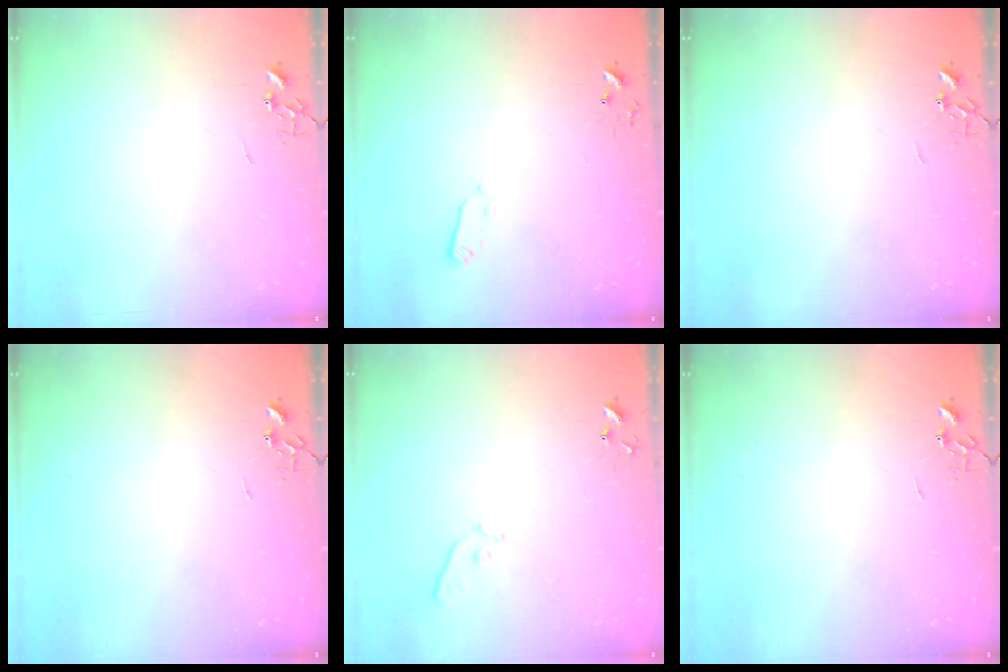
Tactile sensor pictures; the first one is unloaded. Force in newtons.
{"total": 2.4, "press": 2.3, "slide": 0.4}
{"total": 0.0}
{"total": 0.0}
{"total": 6.6, "press": 6.6, "slide": 0.7}
{"total": 0.0}